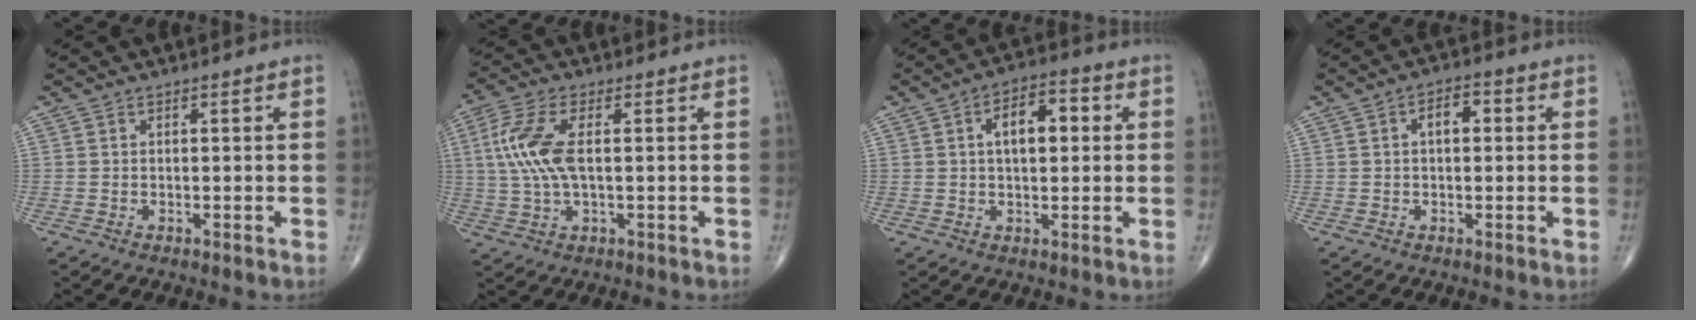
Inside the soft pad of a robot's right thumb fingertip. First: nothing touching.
{"total": 9.9, "force": [1.2, 4.1, 8.9], "torque": [-0.216, 0.010, 0.024]}
{"total": 8.2, "force": [1.5, 4.2, 6.9], "torque": [-0.091, 0.015, 0.018]}
{"total": 4.1, "force": [0.7, 2.3, 3.4], "torque": [-0.045, 0.012, 0.004]}